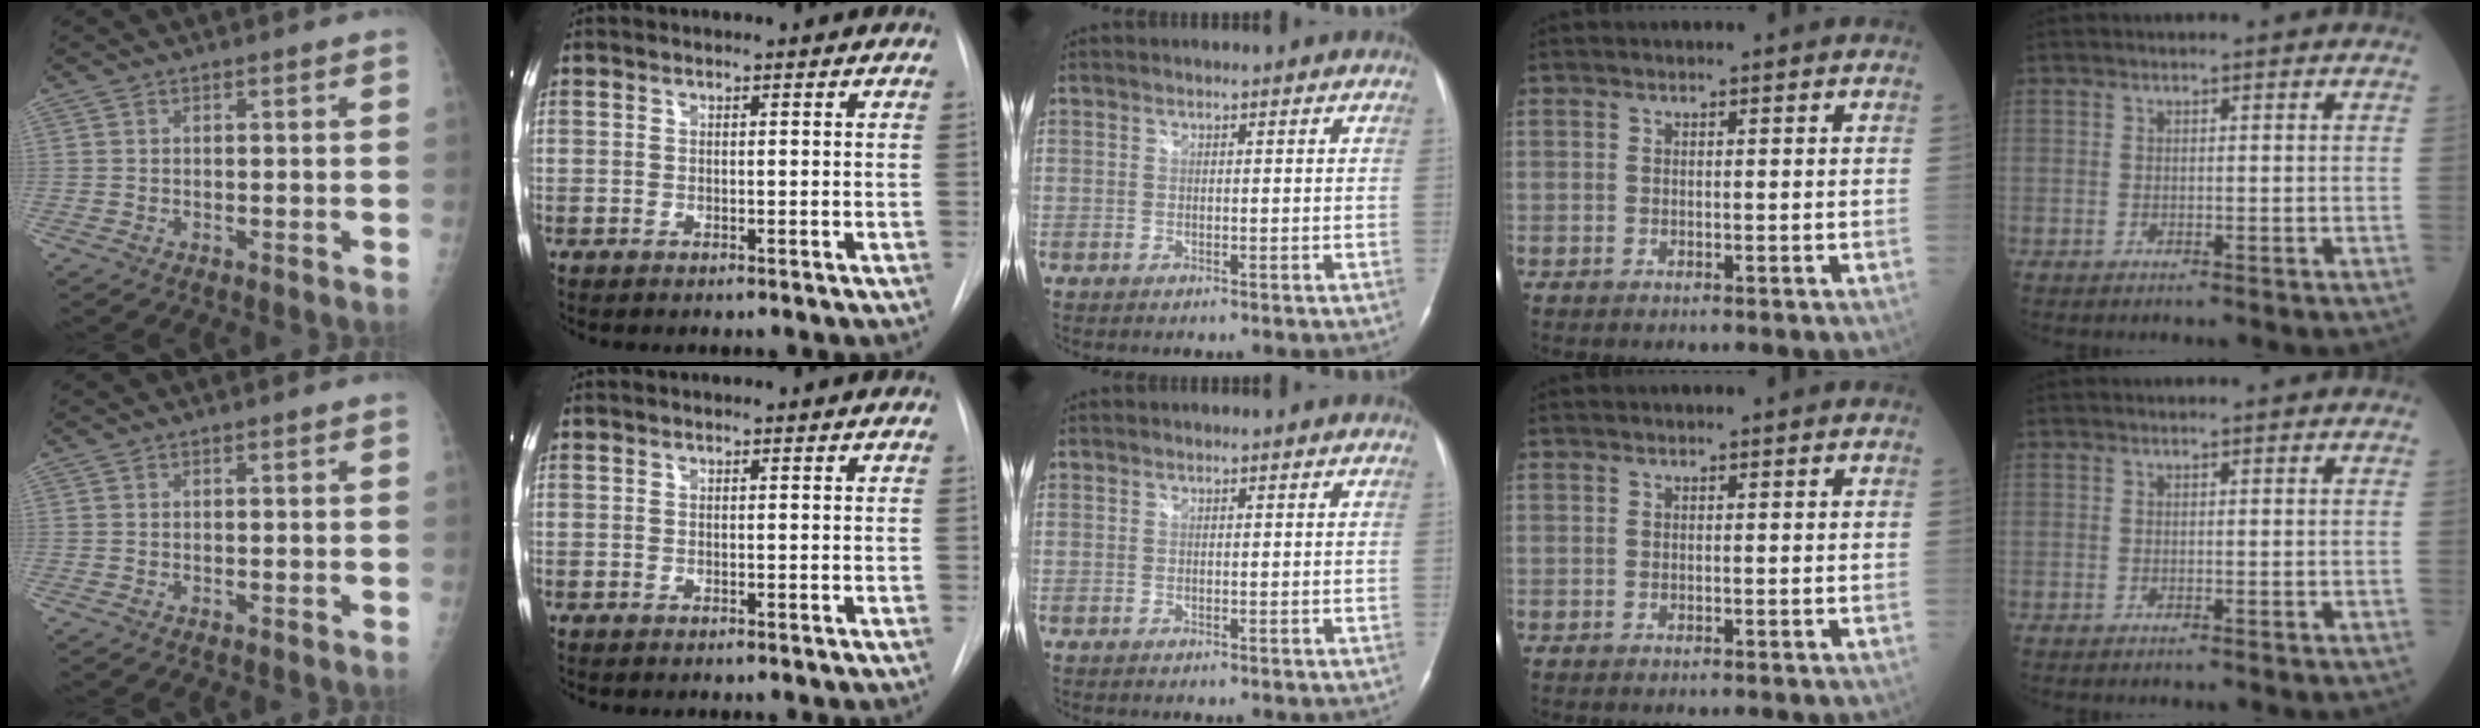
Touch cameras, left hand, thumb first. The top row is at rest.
{}